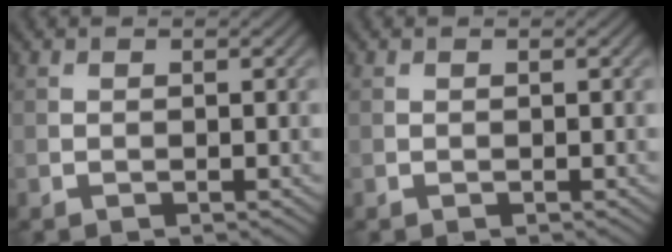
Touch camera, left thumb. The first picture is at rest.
{"total": 0.0}